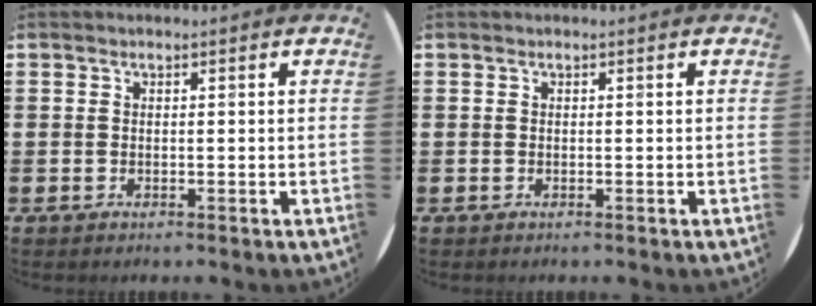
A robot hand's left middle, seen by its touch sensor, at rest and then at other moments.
{"total": 0.0}